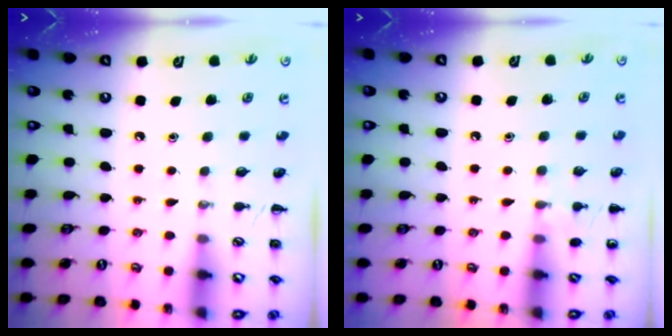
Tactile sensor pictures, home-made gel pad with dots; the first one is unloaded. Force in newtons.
{"total": 6.1, "press": 5.9, "slide": 1.8}